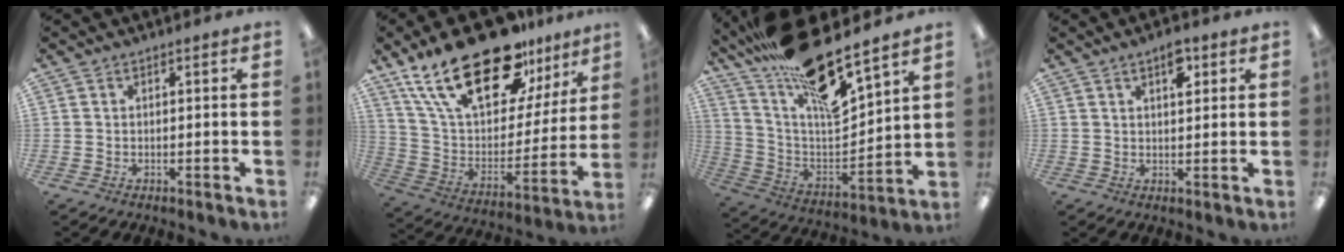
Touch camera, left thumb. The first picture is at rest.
{"total": 27.9, "force": [19.2, 11.7, 16.5], "torque": [-0.302, -0.123, 0.331]}
{"total": 21.3, "force": [16.8, 4.4, 12.3], "torque": [-0.223, -0.124, 0.283]}
{"total": 5.0, "force": [2.9, 2.1, 3.5], "torque": [-0.043, -0.008, 0.044]}